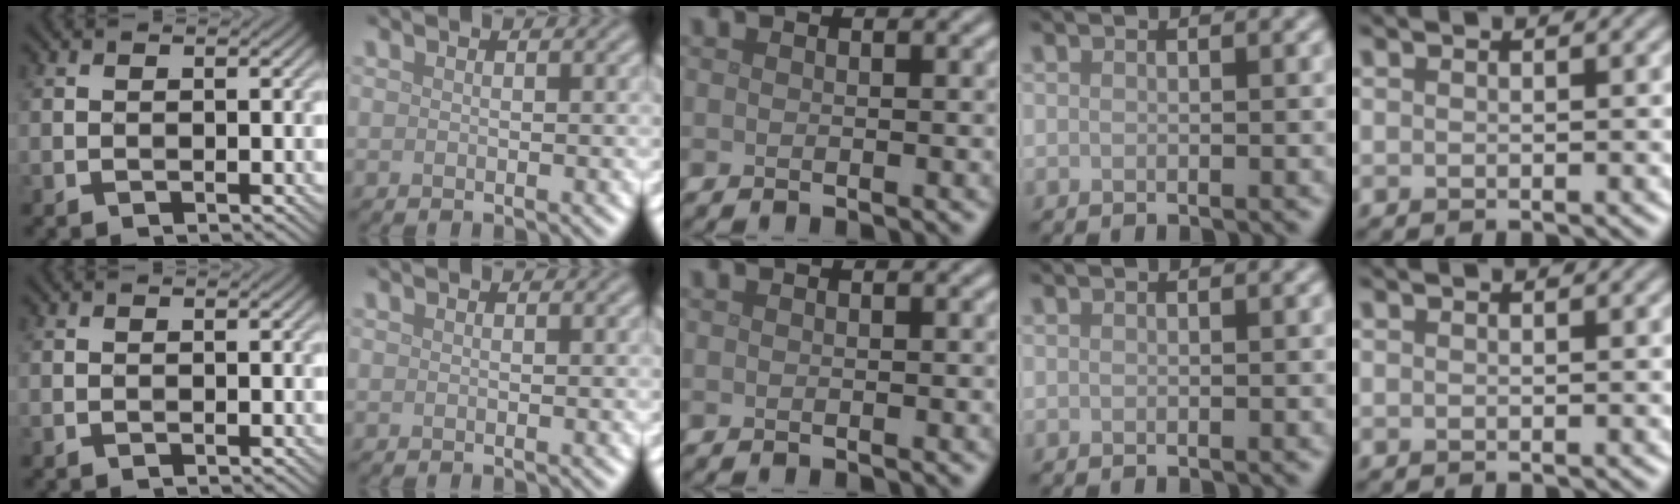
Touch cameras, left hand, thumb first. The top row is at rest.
{}